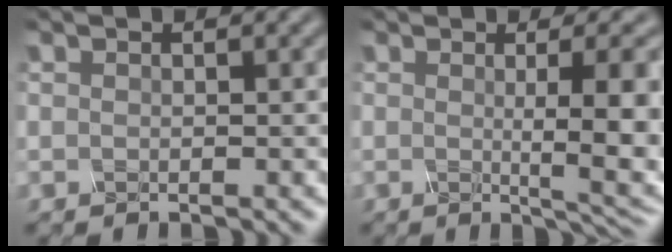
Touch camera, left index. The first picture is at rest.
{"total": 7.4, "force": [-0.2, 1.8, 7.1], "torque": [-0.084, -0.007, 0.003]}